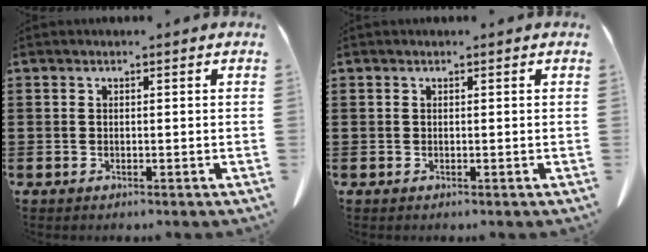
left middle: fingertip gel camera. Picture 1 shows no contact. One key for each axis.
{"total": 0.0}